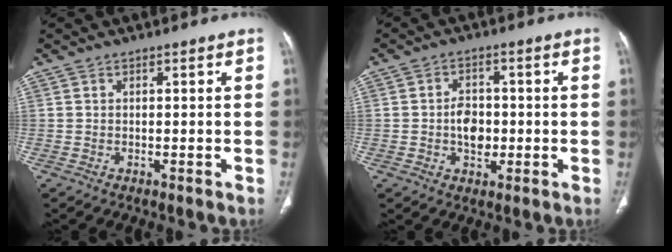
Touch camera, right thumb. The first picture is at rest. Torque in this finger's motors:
{"motor_torque": [1.45, 0.67, 0.83, -0.57, 0.04]}